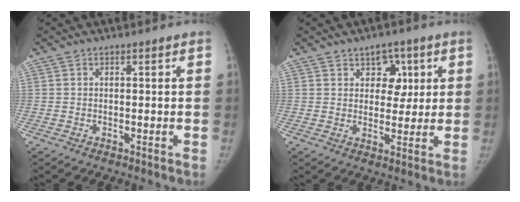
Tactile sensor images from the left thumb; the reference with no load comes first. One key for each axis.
{"total": 6.3, "fx": 2.7, "fy": 4.6, "fz": 3.5, "tx": -0.008, "ty": -0.009, "tz": 0.035}